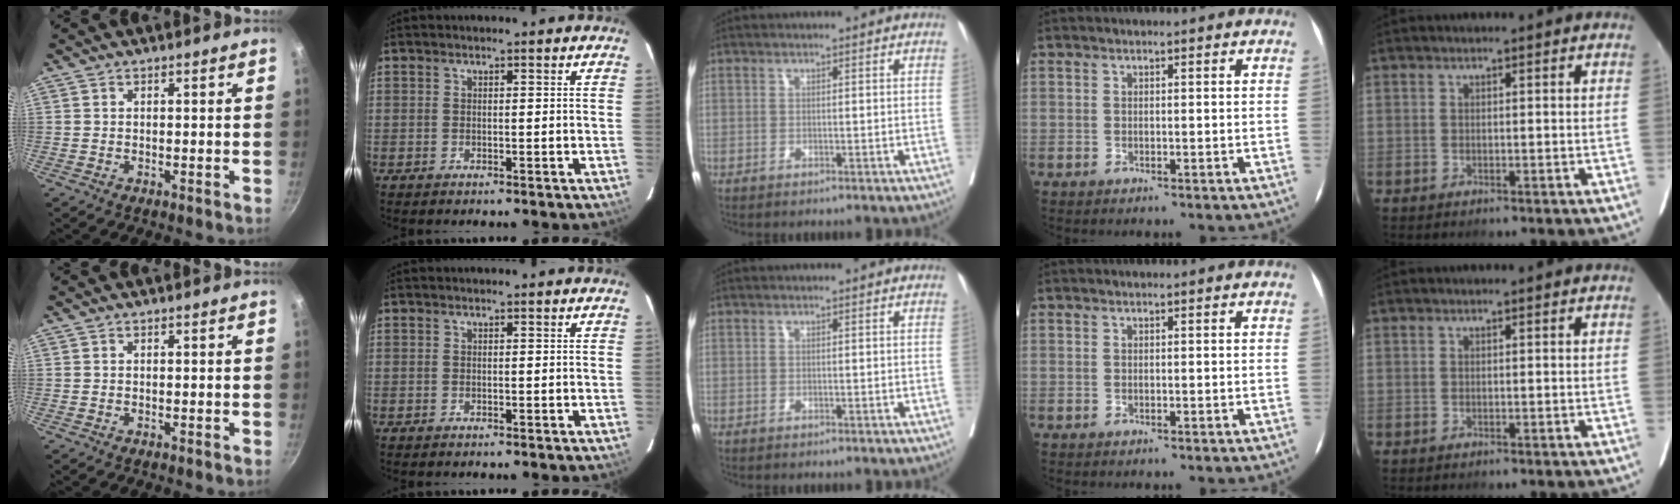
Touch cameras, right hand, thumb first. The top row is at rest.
{}